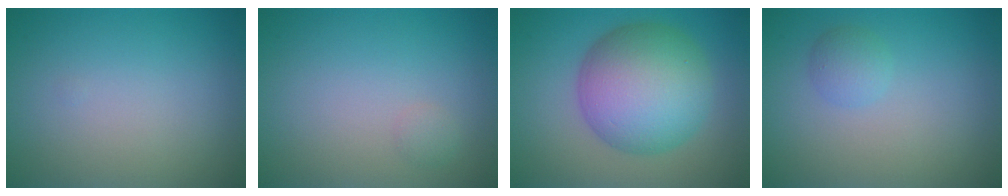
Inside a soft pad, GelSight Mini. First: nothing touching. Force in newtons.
{"total": 0.7, "press": 0.7, "slide": 0.0}
{"total": 10.2, "press": 10.2, "slide": 0.2}
{"total": 1.5, "press": 1.5, "slide": 0.1}